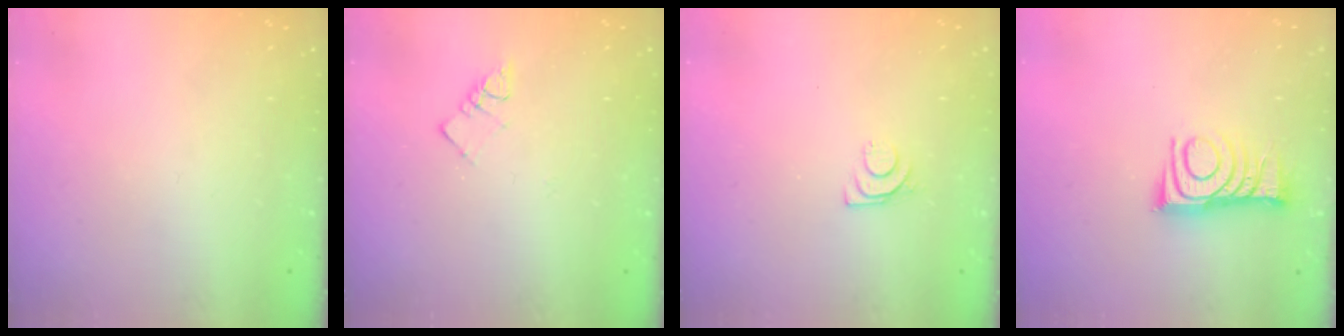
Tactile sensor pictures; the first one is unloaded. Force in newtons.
{"total": 3.6, "press": 3.6, "slide": 0.3}
{"total": 6.5, "press": 6.5, "slide": 0.7}
{"total": 10.6, "press": 10.6, "slide": 0.4}